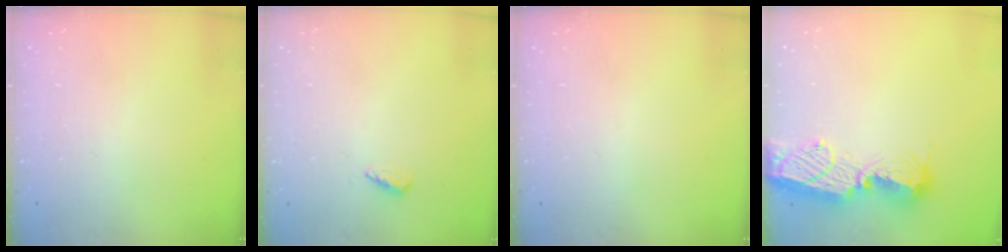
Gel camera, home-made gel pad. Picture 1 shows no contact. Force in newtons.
{"total": 3.6, "press": 3.4, "slide": 1.2}
{"total": 0.0}
{"total": 15.2, "press": 15.1, "slide": 1.3}